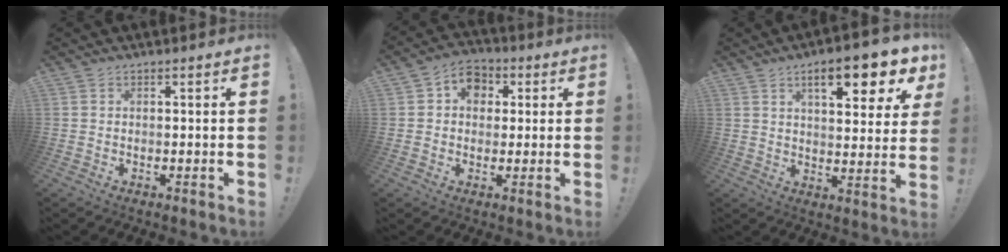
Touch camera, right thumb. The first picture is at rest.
{"total": 7.6, "force": [1.6, 6.4, 3.7], "torque": [-0.053, 0.005, 0.032]}
{"total": 12.3, "force": [6.4, 3.1, 10.0], "torque": [-0.141, -0.030, 0.098]}